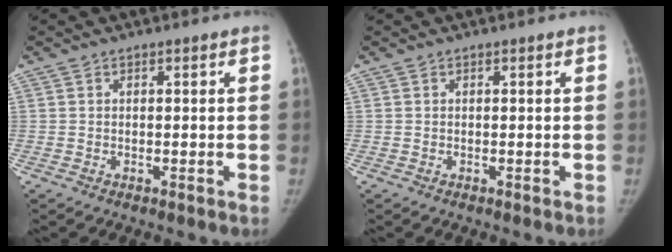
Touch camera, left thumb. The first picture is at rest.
{"total": 0.0}